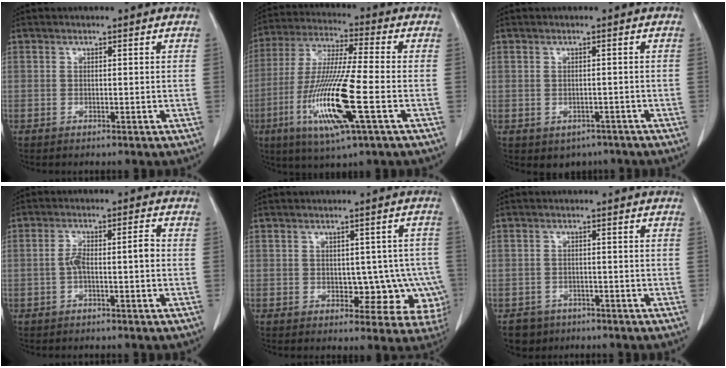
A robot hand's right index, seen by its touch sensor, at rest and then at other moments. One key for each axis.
{"total": 15.8, "fx": -4.9, "fy": 0.5, "fz": 15.0, "tx": -0.309, "ty": -0.021, "tz": -0.091}
{"total": 3.3, "fx": -2.2, "fy": 2.4, "fz": 0.8, "tx": -0.003, "ty": 0.005, "tz": -0.024}
{"total": 4.3, "fx": -0.8, "fy": 1.0, "fz": 4.1, "tx": -0.074, "ty": 0.019, "tz": -0.012}
{"total": 8.7, "fx": -2.1, "fy": 5.8, "fz": 6.1, "tx": -0.042, "ty": 0.021, "tz": -0.017}
{"total": 3.7, "fx": -2.5, "fy": 2.8, "fz": -0.1, "tx": 0.001, "ty": 0.008, "tz": -0.040}